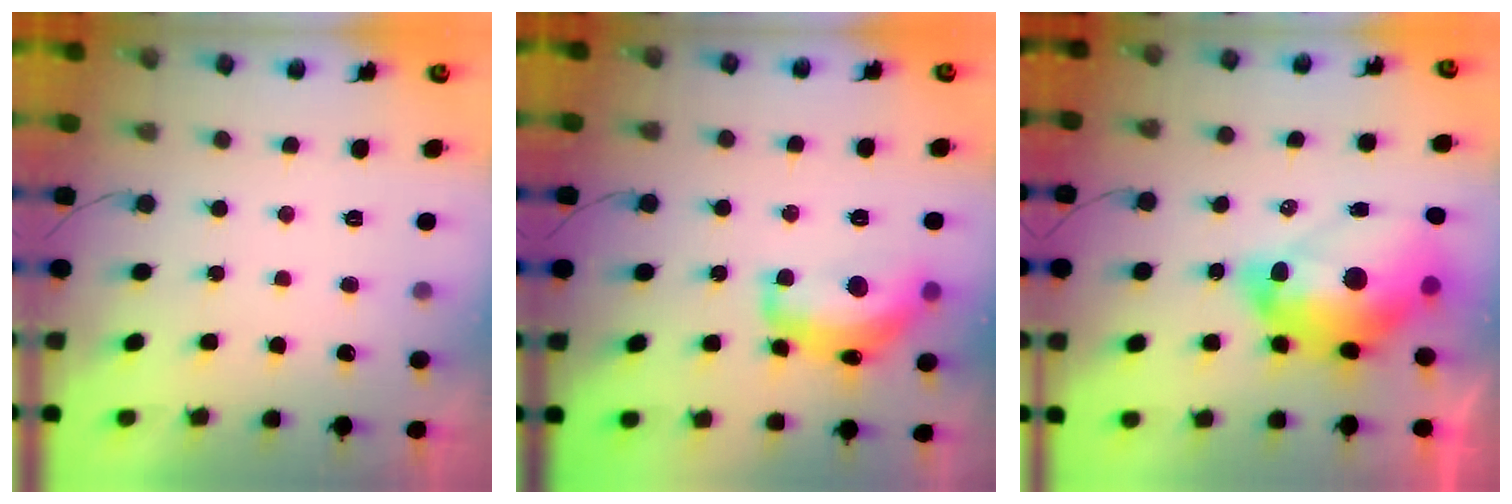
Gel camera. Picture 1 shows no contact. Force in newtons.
{"total": 14.4, "press": 14.3, "slide": 1.1}
{"total": 19.9, "press": 19.7, "slide": 2.3}